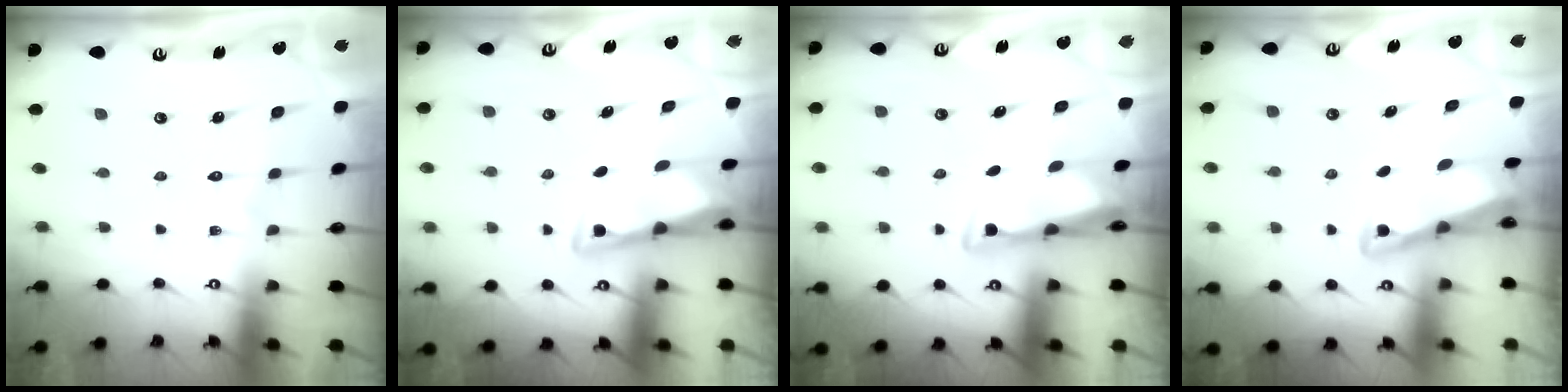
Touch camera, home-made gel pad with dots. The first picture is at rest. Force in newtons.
{"total": 3.0, "press": 2.9, "slide": 0.4}
{"total": 2.9, "press": 2.8, "slide": 0.9}
{"total": 3.2, "press": 3.2, "slide": 0.4}